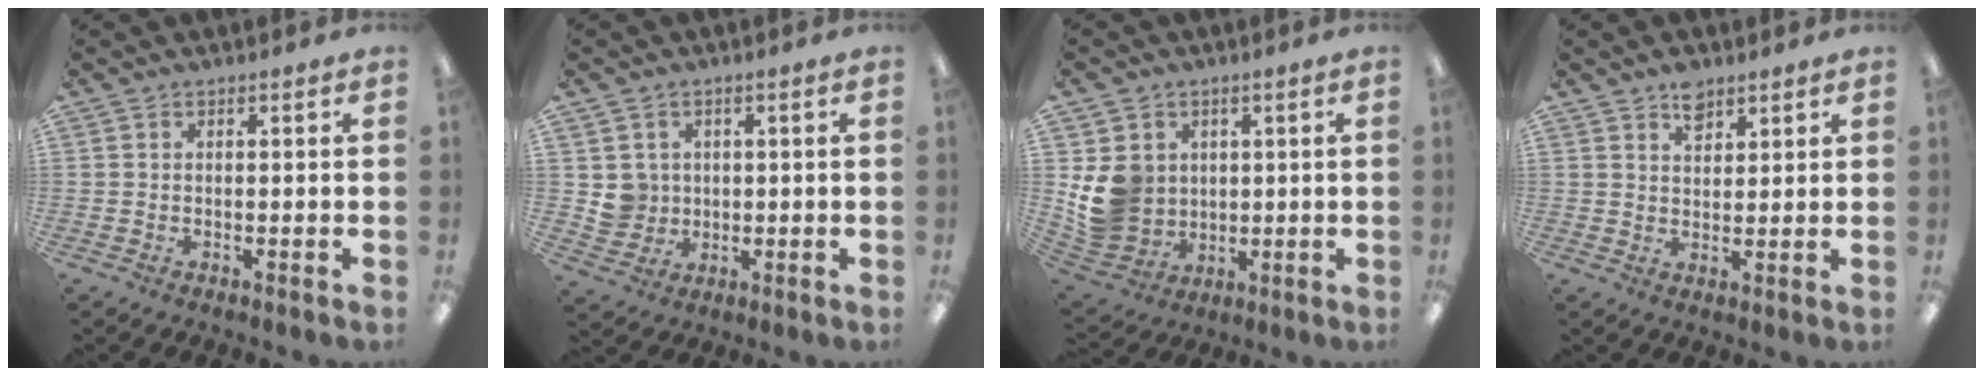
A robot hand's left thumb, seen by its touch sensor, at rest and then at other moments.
{"total": 5.2, "force": [1.1, 5.1, 0.5], "torque": [-0.001, 0.002, 0.023]}
{"total": 10.8, "force": [2.1, 9.9, 3.7], "torque": [-0.089, -0.004, 0.050]}
{"total": 7.3, "force": [5.2, 4.6, 2.4], "torque": [-0.026, -0.023, 0.091]}